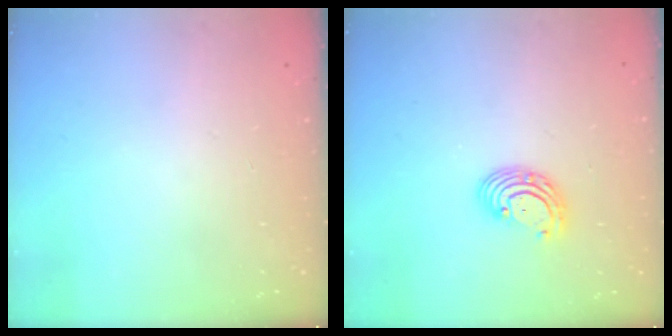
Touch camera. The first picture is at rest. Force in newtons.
{"total": 5.2, "press": 5.2, "slide": 0.5}